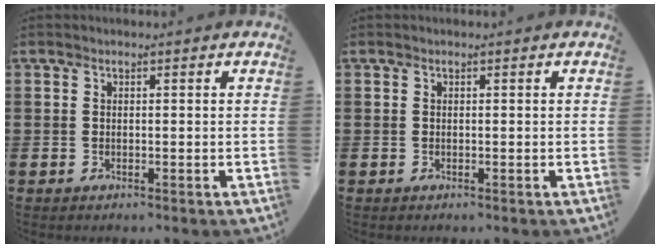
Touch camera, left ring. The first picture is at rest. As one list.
[{"total": 0.0}]